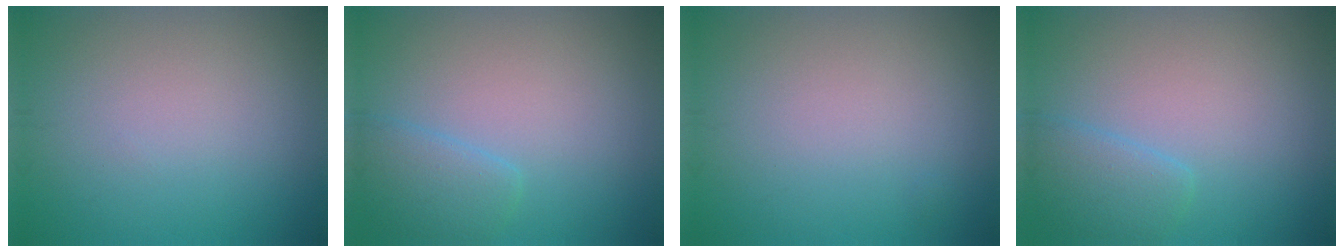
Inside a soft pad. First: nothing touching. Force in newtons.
{"total": 2.3, "press": 2.3, "slide": 0.2}
{"total": 0.0}
{"total": 2.3, "press": 2.3, "slide": 0.2}